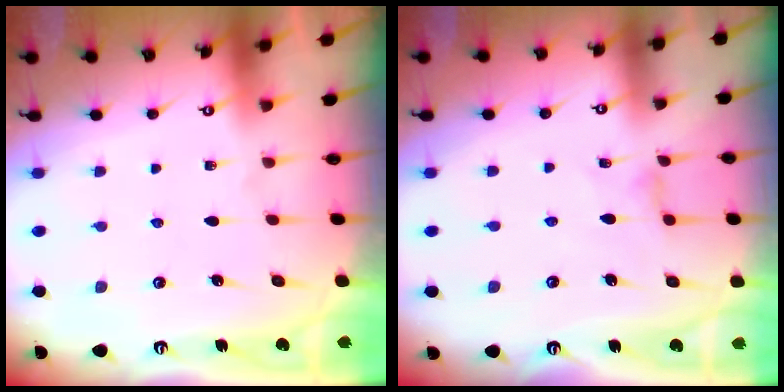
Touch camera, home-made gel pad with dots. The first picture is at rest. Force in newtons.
{"total": 2.3, "press": 2.3, "slide": 0.4}